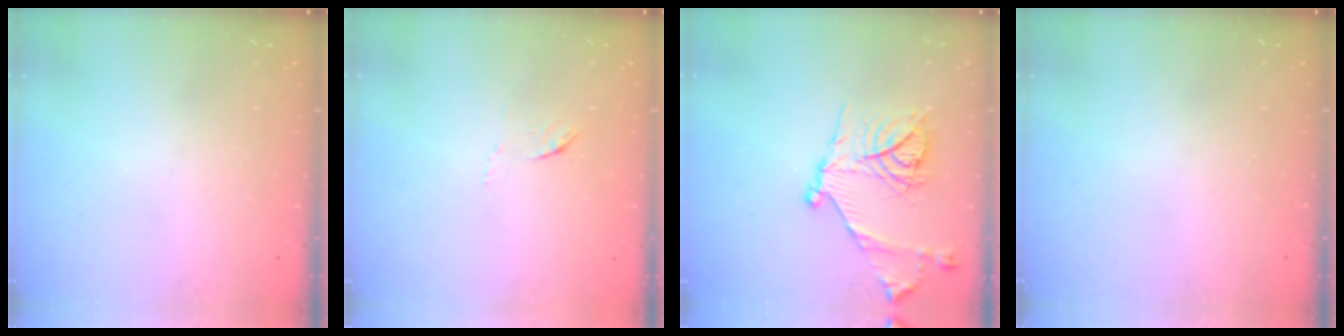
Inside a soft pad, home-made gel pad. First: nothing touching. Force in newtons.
{"total": 3.7, "press": 3.7, "slide": 0.4}
{"total": 18.9, "press": 18.8, "slide": 1.9}
{"total": 0.0}